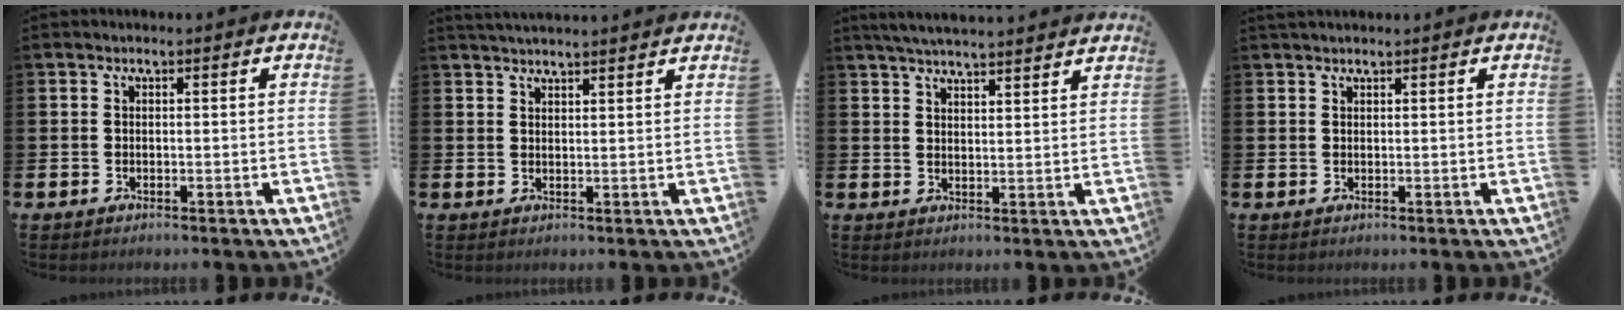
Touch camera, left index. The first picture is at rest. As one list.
[{"total": 2.7, "force": [2.7, 0.0, 0.3], "torque": [-0.009, -0.010, 0.050]}, {"total": 4.7, "force": [4.6, -0.1, 0.8], "torque": [-0.034, -0.017, 0.085]}, {"total": 1.1, "force": [1.0, 0.2, 0.2], "torque": [0.008, -0.003, 0.016]}]